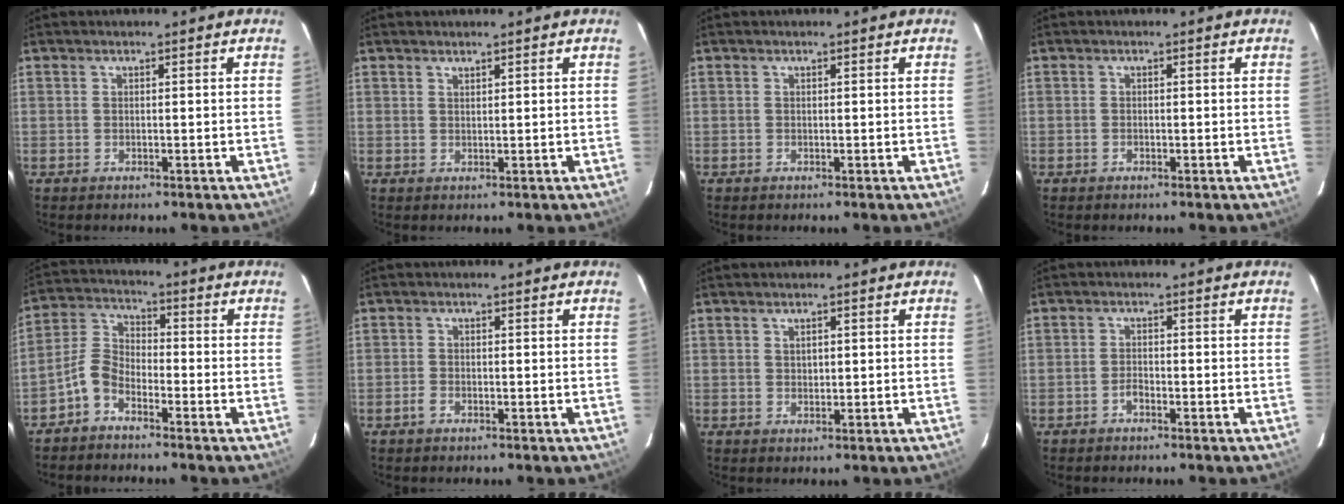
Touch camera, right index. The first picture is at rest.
{"total": 0.7, "force": [0.7, 0.1, 0.2], "torque": [-0.003, 0.001, 0.013]}
{"total": 0.0}
{"total": 0.5, "force": [-0.4, 0.3, 0.2], "torque": [-0.003, 0.000, -0.008]}
{"total": 5.4, "force": [-3.7, 2.8, 2.8], "torque": [-0.065, 0.020, -0.083]}
{"total": 1.4, "force": [-0.9, 0.7, 0.7], "torque": [-0.016, 0.001, -0.020]}
{"total": 1.4, "force": [0.7, 1.0, 0.8], "torque": [-0.011, 0.004, 0.014]}
{"total": 1.4, "force": [-1.1, 0.5, 0.6], "torque": [-0.012, 0.003, -0.023]}